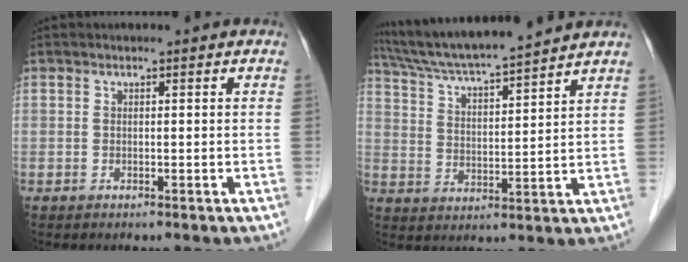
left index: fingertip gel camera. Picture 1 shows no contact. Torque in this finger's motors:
{"motor_torque": [0.17, -0.45, 0.24, 0.10]}